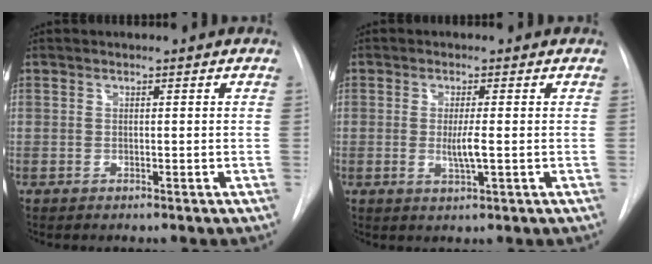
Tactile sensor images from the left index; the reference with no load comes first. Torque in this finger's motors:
{"motor_torque": [0.10, 0.04, 0.06, 0.03]}